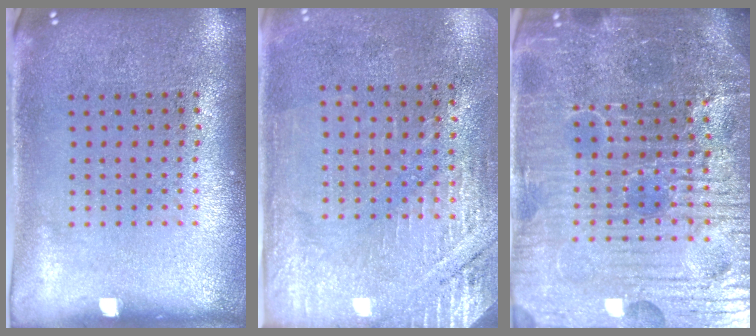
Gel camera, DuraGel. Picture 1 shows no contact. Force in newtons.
{"total": 2.8, "press": 2.6, "slide": 0.9}
{"total": 6.4, "press": 5.8, "slide": 2.7}